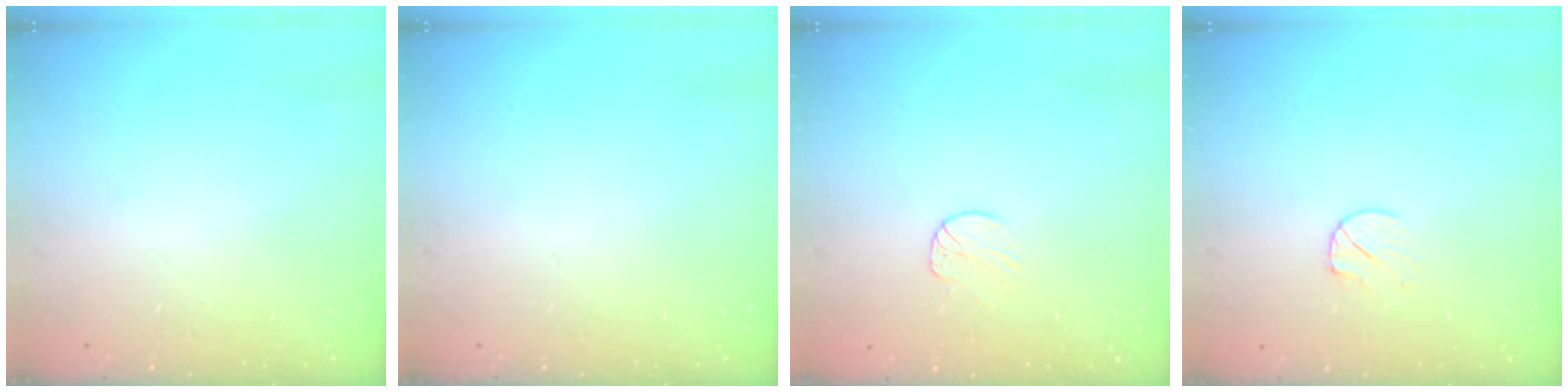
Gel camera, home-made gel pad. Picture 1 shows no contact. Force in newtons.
{"total": 0.0}
{"total": 5.8, "press": 5.8, "slide": 0.6}
{"total": 6.2, "press": 6.1, "slide": 0.5}